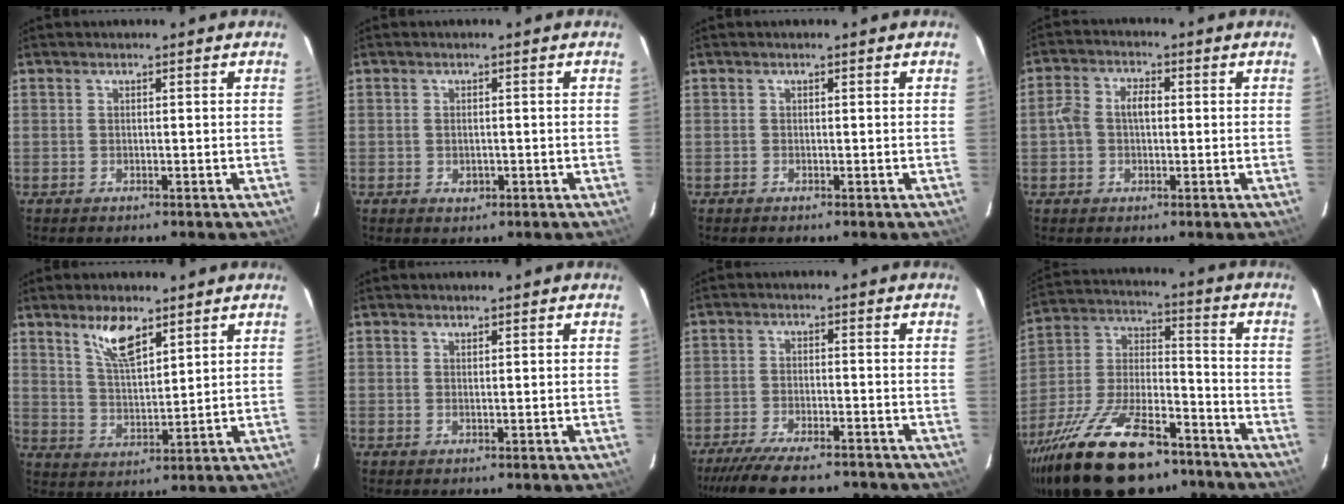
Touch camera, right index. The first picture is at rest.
{"total": 1.7, "force": [-0.4, 1.3, 0.9], "torque": [-0.015, 0.000, -0.005]}
{"total": 0.0}
{"total": 4.9, "force": [-0.2, 3.5, 3.4], "torque": [-0.068, 0.015, -0.005]}
{"total": 7.7, "force": [5.1, 2.6, 5.2], "torque": [-0.092, 0.000, 0.103]}
{"total": 0.6, "force": [0.6, 0.1, 0.2], "torque": [-0.005, 0.000, 0.010]}
{"total": 14.0, "force": [-11.9, 3.7, 6.5], "torque": [-0.141, -0.025, -0.186]}
{"total": 26.7, "force": [-18.1, 11.0, 16.3], "torque": [-0.316, -0.015, -0.287]}